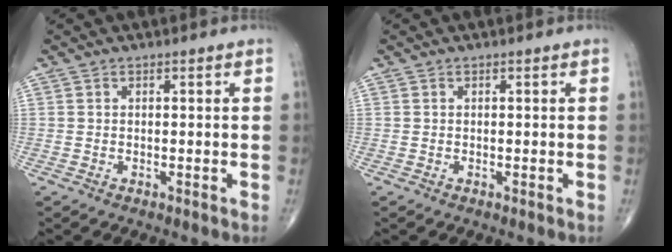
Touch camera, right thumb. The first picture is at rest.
{"total": 0.0}